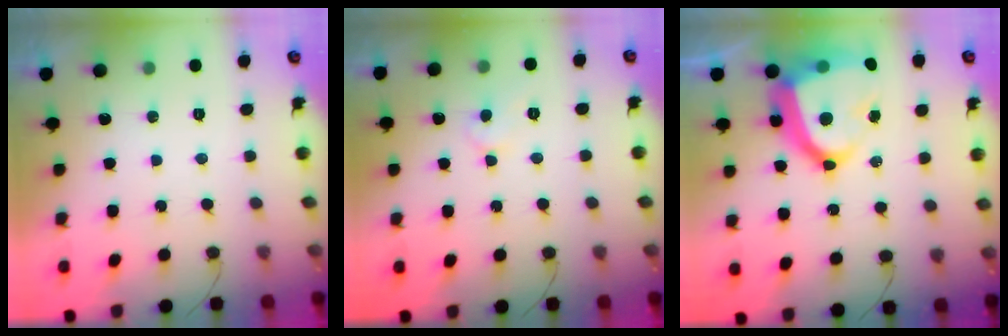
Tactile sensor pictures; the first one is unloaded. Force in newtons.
{"total": 4.3, "press": 4.3, "slide": 0.4}
{"total": 20.6, "press": 20.5, "slide": 1.9}